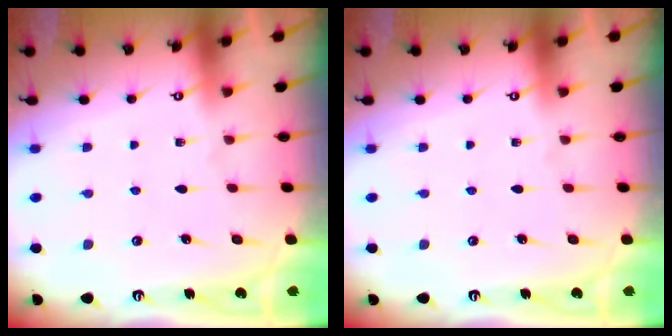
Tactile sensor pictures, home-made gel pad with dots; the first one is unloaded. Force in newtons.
{"total": 0.0}